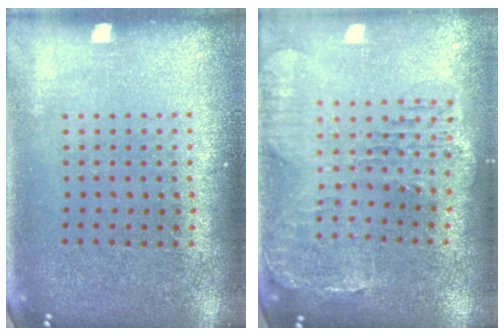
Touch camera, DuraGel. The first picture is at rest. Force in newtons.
{"total": 1.4, "press": 1.4, "slide": 0.4}